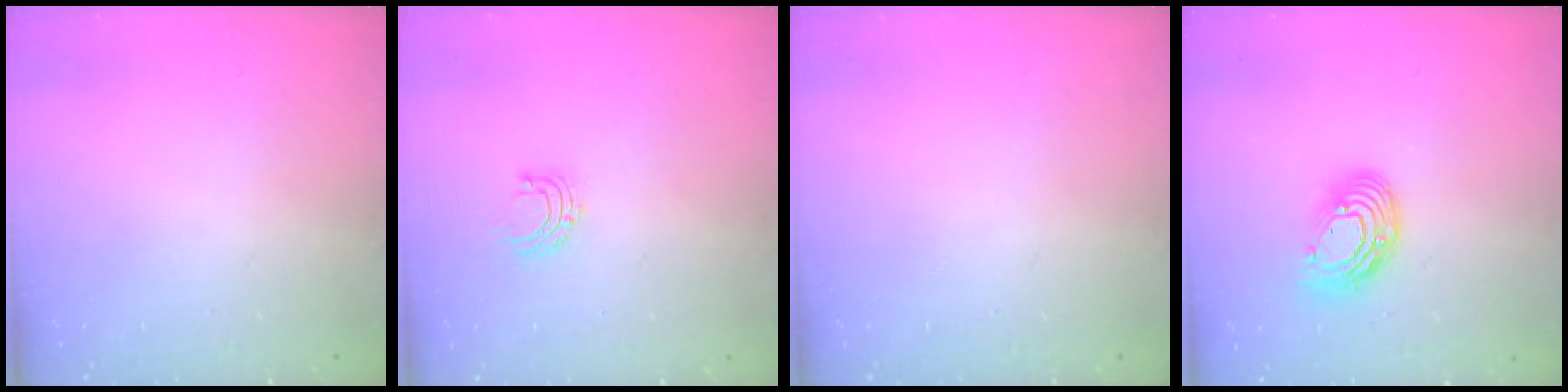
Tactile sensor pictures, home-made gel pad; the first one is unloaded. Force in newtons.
{"total": 5.2, "press": 5.1, "slide": 0.5}
{"total": 0.0}
{"total": 11.6, "press": 11.5, "slide": 1.2}